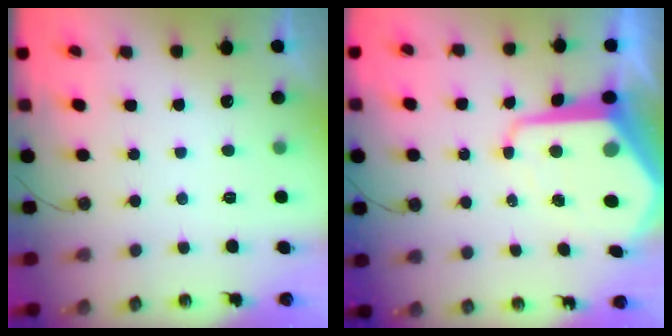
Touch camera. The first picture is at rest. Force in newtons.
{"total": 14.3, "press": 14.3, "slide": 1.1}